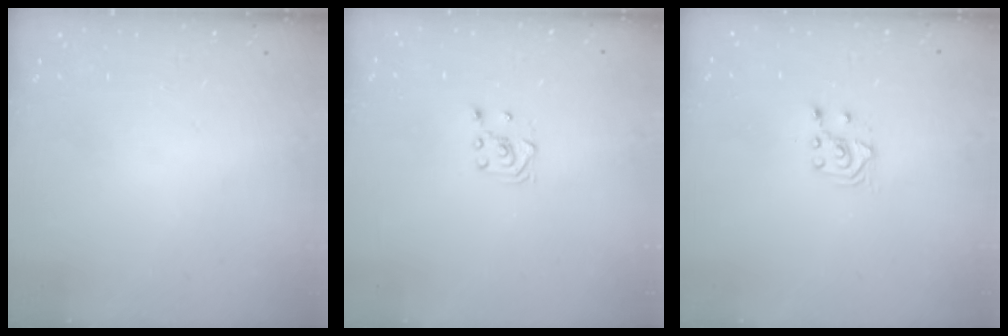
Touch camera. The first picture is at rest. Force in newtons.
{"total": 3.1, "press": 3.0, "slide": 0.8}
{"total": 2.5, "press": 2.4, "slide": 0.7}